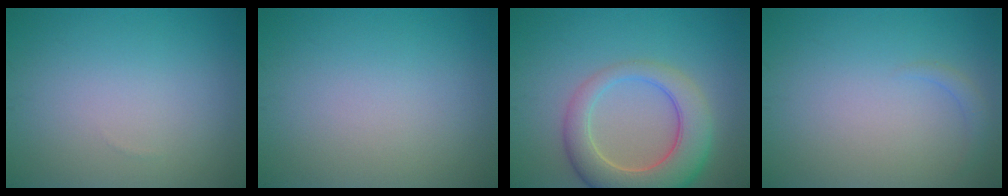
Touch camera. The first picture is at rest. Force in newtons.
{"total": 0.0}
{"total": 7.3, "press": 7.2, "slide": 0.9}
{"total": 1.0, "press": 1.0, "slide": 0.2}